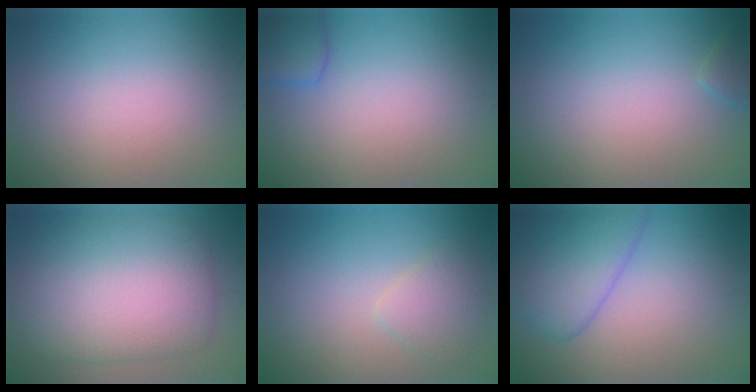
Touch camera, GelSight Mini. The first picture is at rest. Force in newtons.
{"total": 2.7, "press": 2.7, "slide": 0.1}
{"total": 1.1, "press": 1.1, "slide": 0.1}
{"total": 9.3, "press": 9.3, "slide": 0.2}
{"total": 2.2, "press": 2.2, "slide": 0.2}
{"total": 5.3, "press": 5.3, "slide": 0.1}